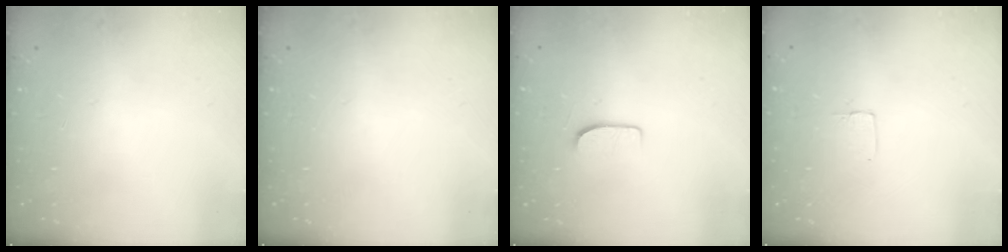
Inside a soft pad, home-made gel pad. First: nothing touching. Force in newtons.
{"total": 0.0}
{"total": 6.3, "press": 6.3, "slide": 0.7}
{"total": 1.2, "press": 1.2, "slide": 0.0}